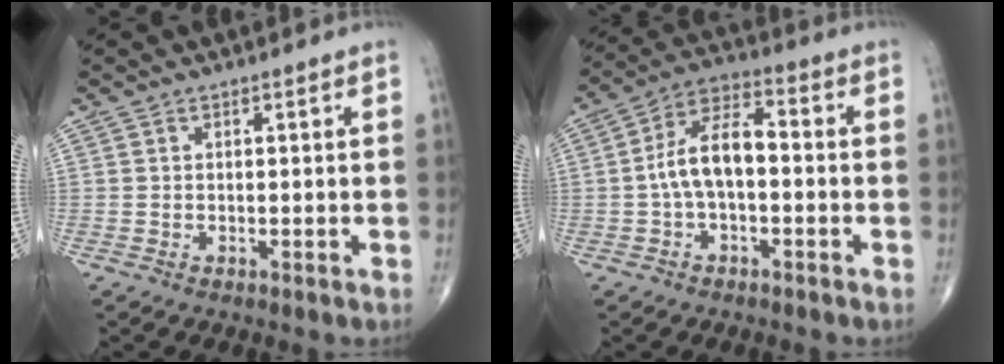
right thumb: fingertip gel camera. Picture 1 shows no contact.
{"total": 9.6, "force": [-1.0, 4.8, 8.2], "torque": [-0.152, 0.040, -0.027]}